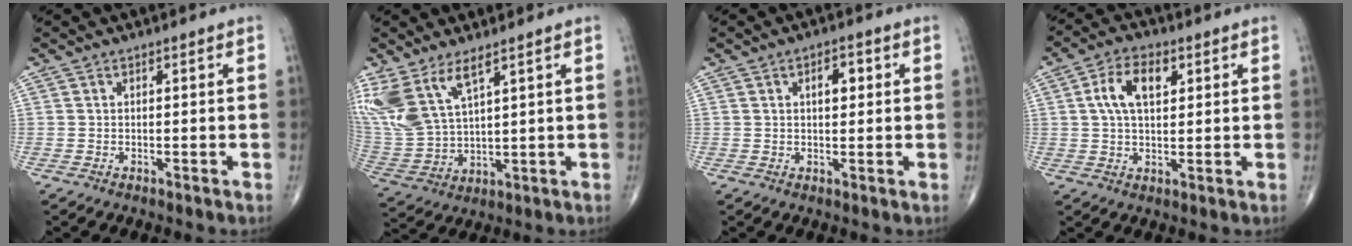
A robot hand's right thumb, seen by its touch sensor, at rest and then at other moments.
{"total": 13.3, "force": [7.6, 5.6, 9.4], "torque": [-0.212, -0.028, 0.171]}
{"total": 3.9, "force": [1.1, 2.0, 3.1], "torque": [-0.037, 0.002, 0.015]}
{"total": 8.2, "force": [2.4, 4.5, 6.4], "torque": [-0.111, 0.007, 0.040]}